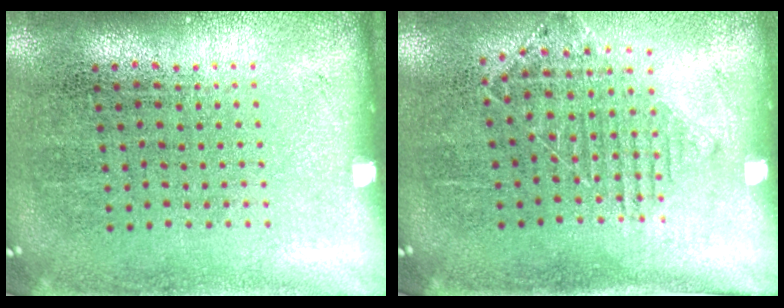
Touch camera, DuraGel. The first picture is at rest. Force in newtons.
{"total": 1.1, "press": 1.0, "slide": 0.5}